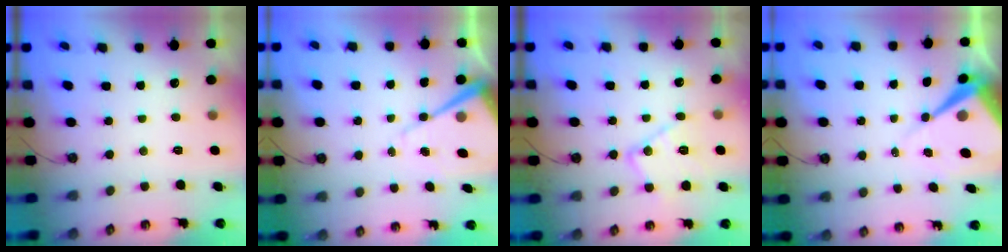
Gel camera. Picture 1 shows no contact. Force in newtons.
{"total": 9.8, "press": 9.8, "slide": 0.7}
{"total": 12.8, "press": 12.8, "slide": 0.9}
{"total": 10.5, "press": 10.5, "slide": 0.8}